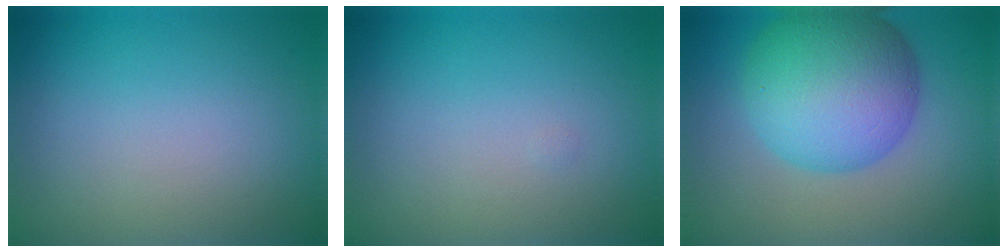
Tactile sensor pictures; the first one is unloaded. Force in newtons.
{"total": 0.0}
{"total": 10.0, "press": 10.0, "slide": 0.3}